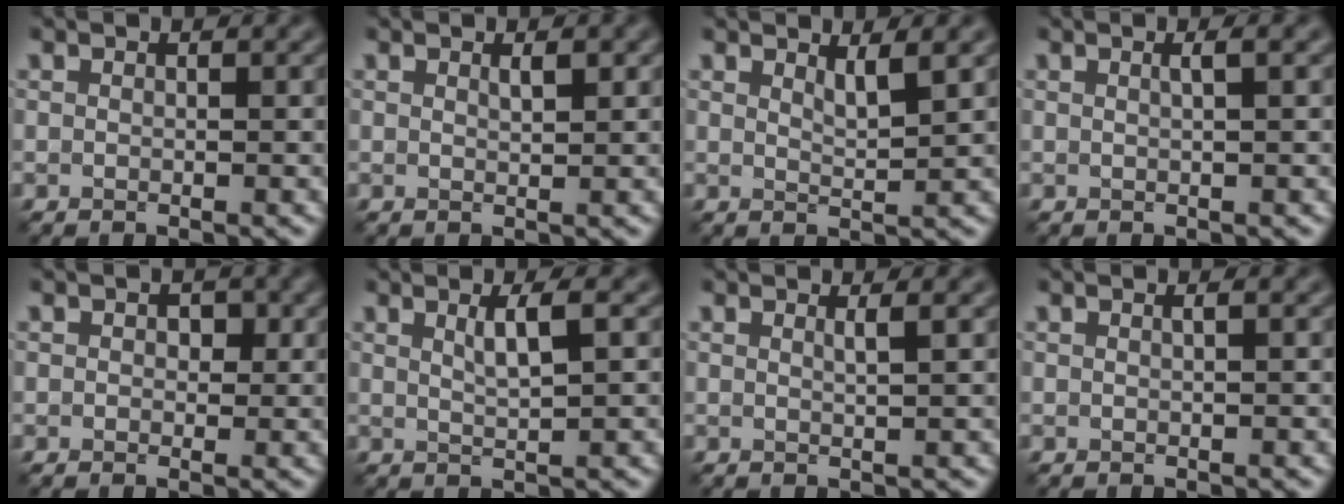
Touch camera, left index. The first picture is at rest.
{"total": 1.1, "force": [0.6, 0.2, 0.8], "torque": [-0.012, 0.000, 0.010]}
{"total": 1.8, "force": [1.2, 0.4, 1.4], "torque": [-0.016, -0.002, 0.017]}
{"total": 1.5, "force": [0.5, 0.5, 1.4], "torque": [-0.015, 0.006, 0.000]}
{"total": 1.3, "force": [0.2, 1.1, 0.8], "torque": [-0.006, -0.001, 0.000]}
{"total": 2.4, "force": [0.9, 0.5, 2.2], "torque": [-0.031, 0.001, 0.013]}
{"total": 1.3, "force": [0.5, 0.4, 1.1], "torque": [-0.007, 0.002, 0.004]}
{"total": 0.6, "force": [0.2, 0.2, 0.5], "torque": [-0.007, 0.004, 0.000]}